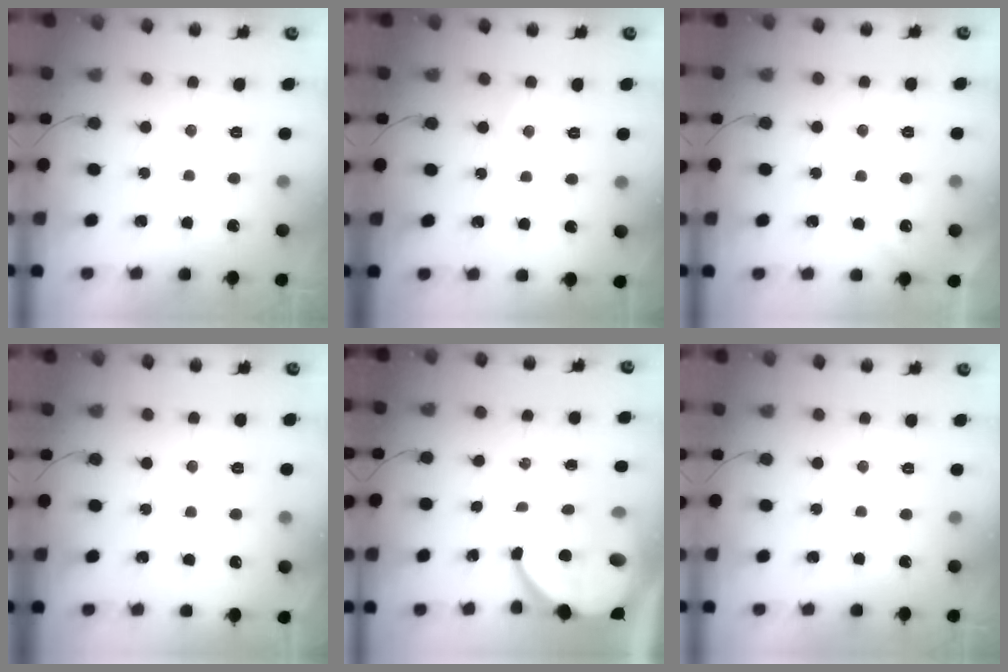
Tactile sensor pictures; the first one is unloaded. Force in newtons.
{"total": 2.9, "press": 2.9, "slide": 0.5}
{"total": 4.3, "press": 4.3, "slide": 0.7}
{"total": 1.8, "press": 1.7, "slide": 0.3}
{"total": 10.0, "press": 10.0, "slide": 1.2}
{"total": 0.0}